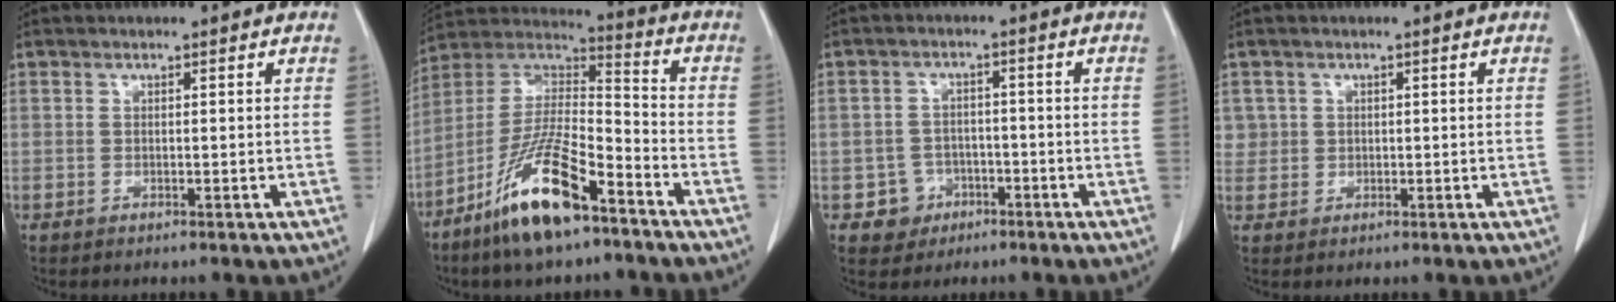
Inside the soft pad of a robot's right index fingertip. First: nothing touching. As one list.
[{"total": 16.3, "force": [-10.0, 3.6, 12.3], "torque": [-0.250, -0.007, -0.186]}, {"total": 4.4, "force": [-2.0, 3.9, 0.1], "torque": [0.006, 0.016, -0.027]}, {"total": 2.3, "force": [0.7, 2.1, -0.2], "torque": [0.024, 0.004, 0.010]}]